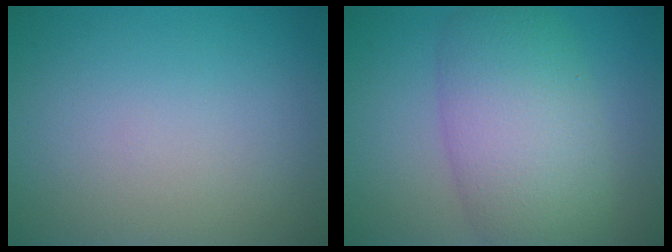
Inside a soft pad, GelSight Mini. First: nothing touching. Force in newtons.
{"total": 8.2, "press": 8.2, "slide": 0.5}